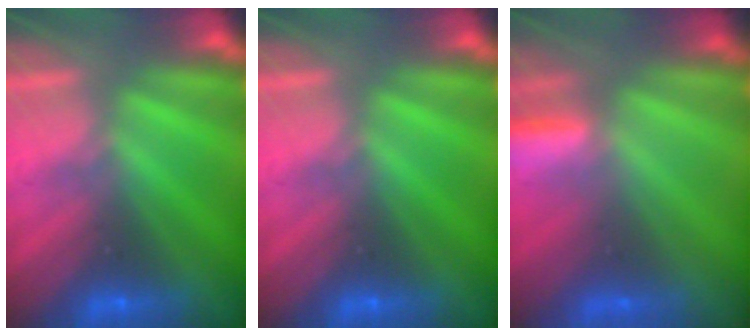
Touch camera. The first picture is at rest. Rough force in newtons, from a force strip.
{"total": 0.0}
{"total": 2.8}